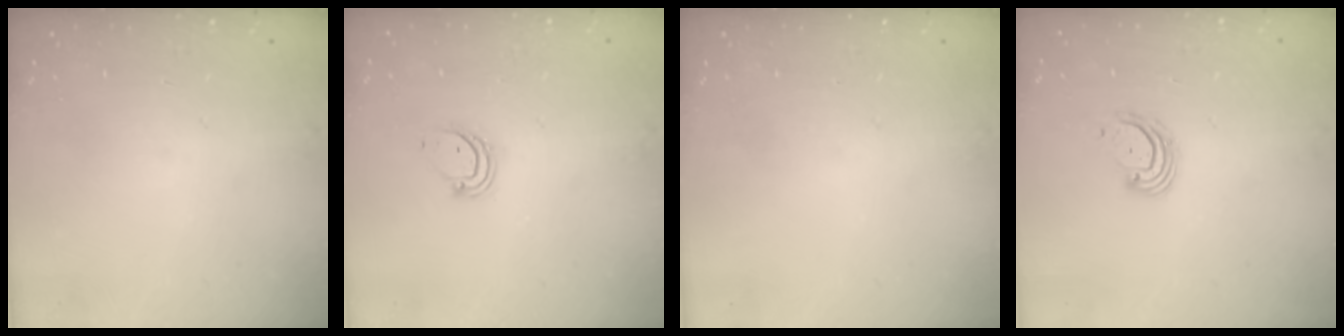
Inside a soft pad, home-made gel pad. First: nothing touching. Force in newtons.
{"total": 3.3, "press": 3.3, "slide": 0.4}
{"total": 0.0}
{"total": 2.9, "press": 2.9, "slide": 0.1}